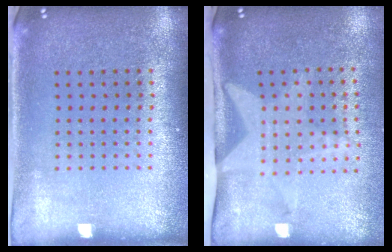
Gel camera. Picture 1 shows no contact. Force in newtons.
{"total": 2.0, "press": 1.5, "slide": 1.3}